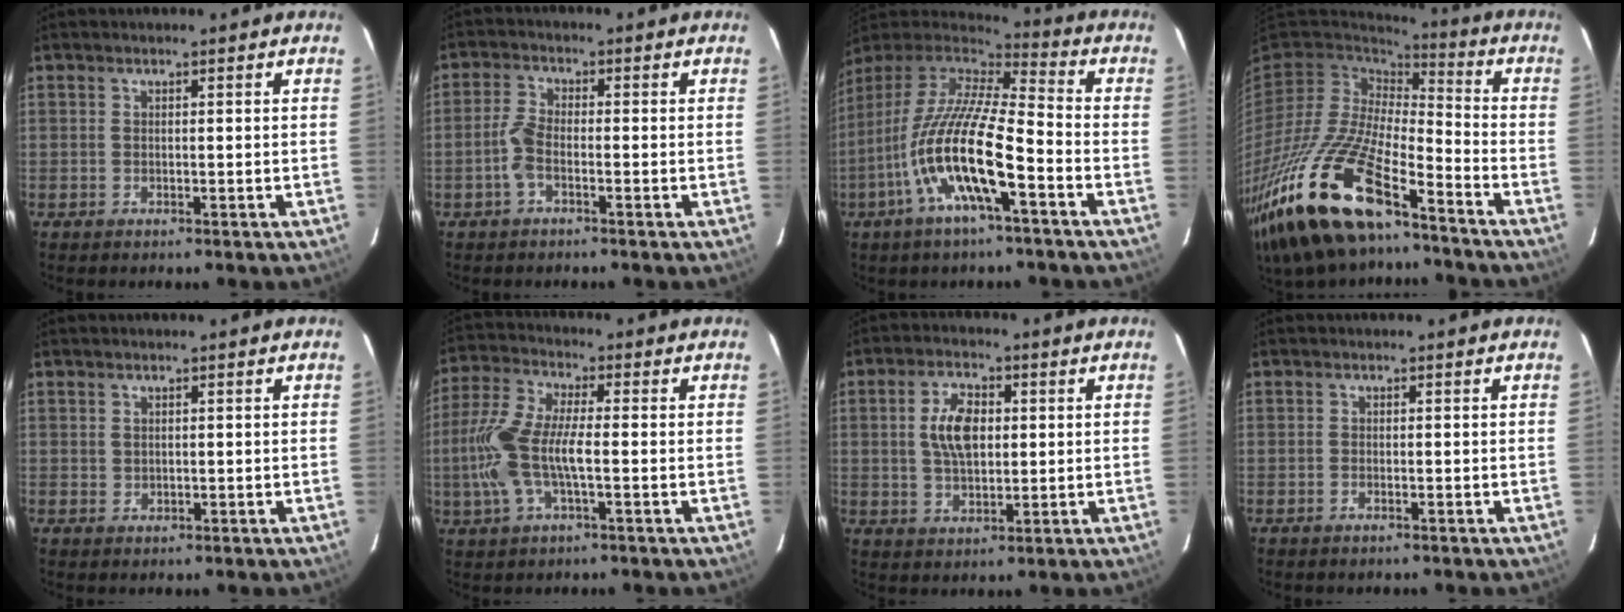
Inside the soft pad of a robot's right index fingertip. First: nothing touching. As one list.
[{"total": 3.5, "force": [-1.5, 1.3, 2.8], "torque": [-0.071, 0.007, -0.033]}, {"total": 18.5, "force": [-7.1, 4.0, 16.6], "torque": [-0.309, -0.023, -0.145]}, {"total": 25.9, "force": [-16.6, 8.6, 17.9], "torque": [-0.379, -0.051, -0.305]}, {"total": 0.9, "force": [0.5, 0.7, 0.2], "torque": [0.001, 0.004, 0.011]}, {"total": 11.7, "force": [-1.8, 3.7, 10.9], "torque": [-0.246, 0.004, -0.038]}, {"total": 7.8, "force": [1.2, 4.3, 6.4], "torque": [-0.121, 0.011, 0.025]}, {"total": 0.7, "force": [-0.5, 0.3, 0.3], "torque": [-0.007, 0.000, -0.010]}]